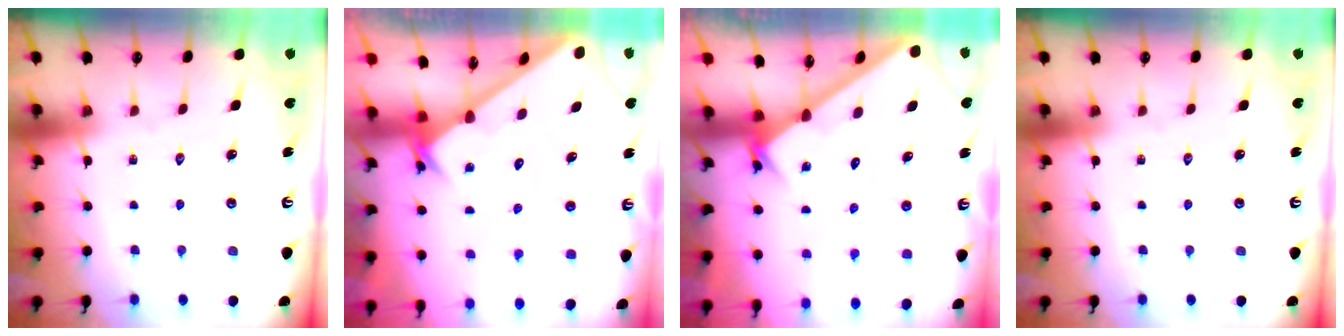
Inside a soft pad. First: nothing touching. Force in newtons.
{"total": 2.7, "press": 2.7, "slide": 0.2}
{"total": 1.8, "press": 1.8, "slide": 0.2}
{"total": 0.0}